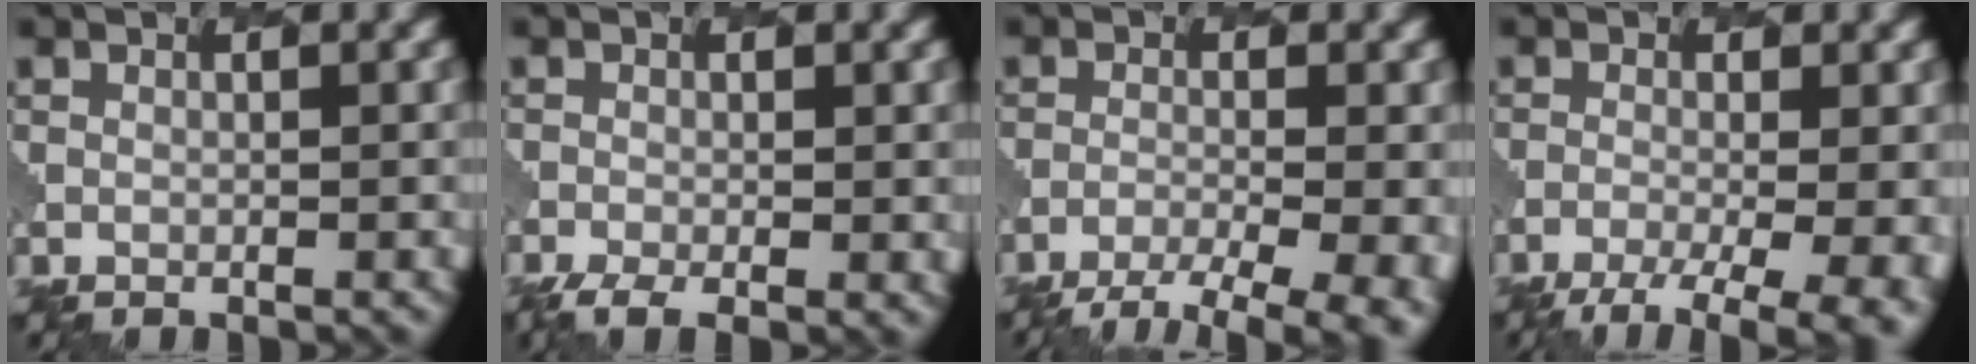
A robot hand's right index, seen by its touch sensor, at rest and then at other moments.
{"total": 4.0, "force": [-2.1, 1.5, 3.1], "torque": [-0.053, -0.004, -0.036]}
{"total": 9.0, "force": [-6.3, 2.7, 5.8], "torque": [-0.090, -0.026, -0.080]}
{"total": 9.9, "force": [-5.5, 4.2, 7.2], "torque": [-0.084, -0.021, -0.061]}